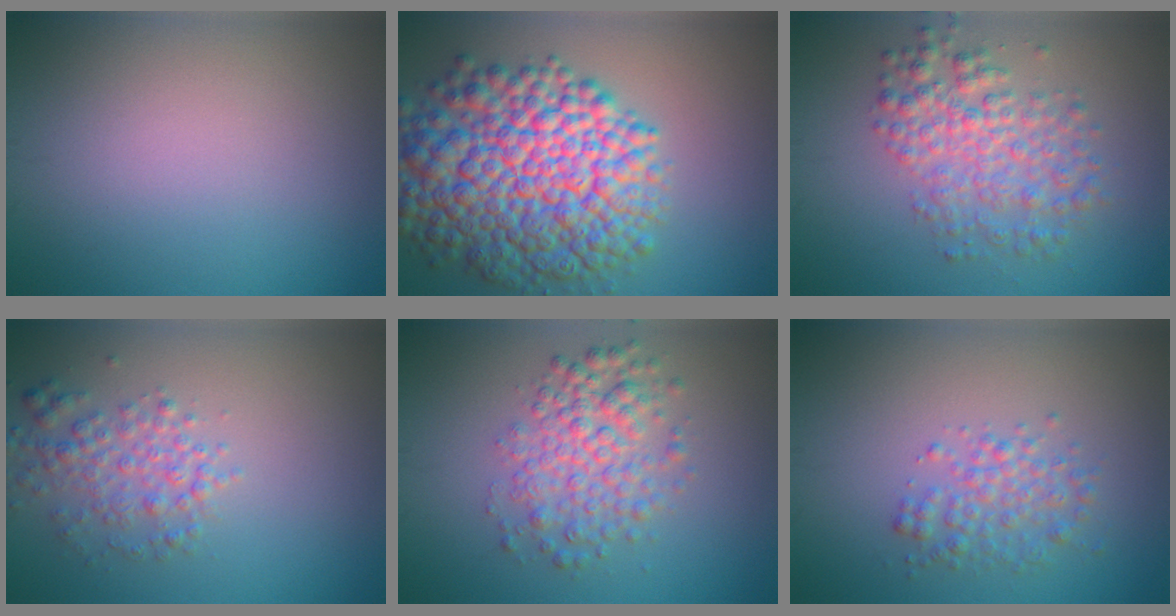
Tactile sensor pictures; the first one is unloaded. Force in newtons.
{"total": 13.0, "press": 12.9, "slide": 0.4}
{"total": 4.6, "press": 4.6, "slide": 0.1}
{"total": 2.9, "press": 2.9, "slide": 0.1}
{"total": 4.3, "press": 4.3, "slide": 0.1}
{"total": 2.6, "press": 2.6, "slide": 0.0}